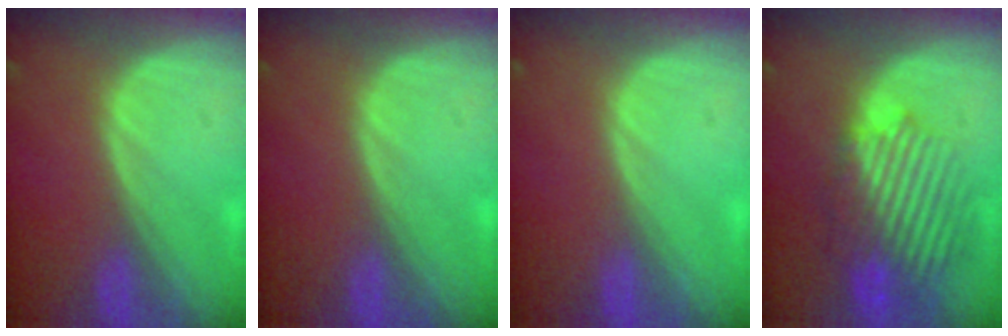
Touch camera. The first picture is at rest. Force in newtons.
{"total": 0.0}
{"total": 0.0}
{"total": 10.2, "press": 9.3, "slide": 4.1}